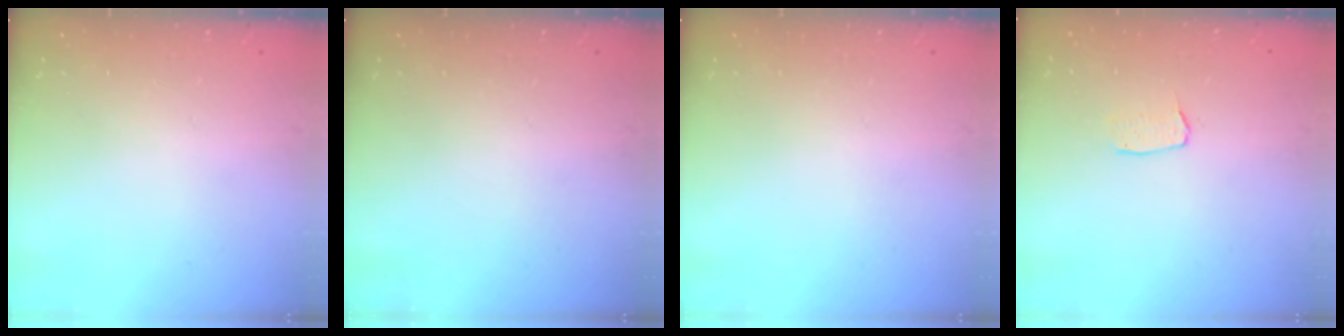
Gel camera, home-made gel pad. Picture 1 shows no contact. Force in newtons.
{"total": 0.0}
{"total": 0.0}
{"total": 2.9, "press": 2.9, "slide": 0.2}